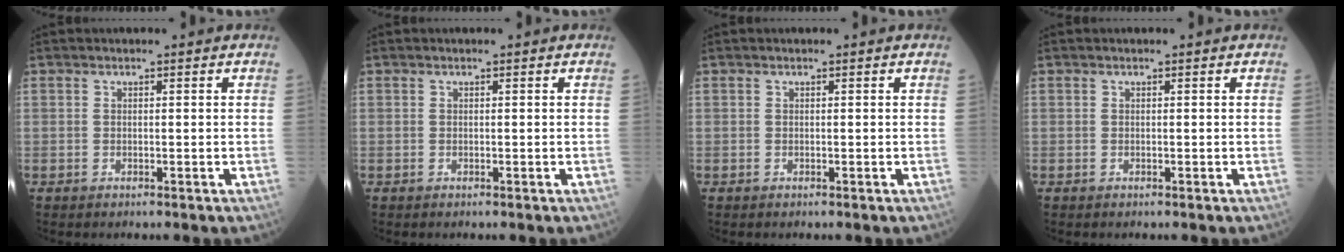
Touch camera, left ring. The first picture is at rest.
{"total": 0.0}
{"total": 0.0}
{"total": 0.0}